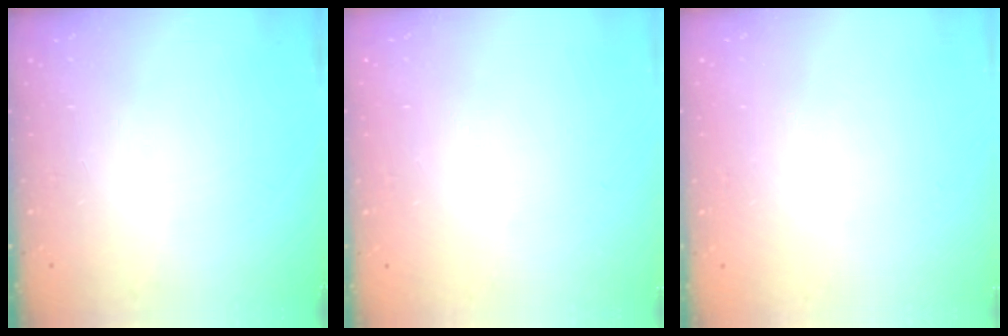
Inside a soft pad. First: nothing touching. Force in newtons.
{"total": 0.0}
{"total": 0.0}